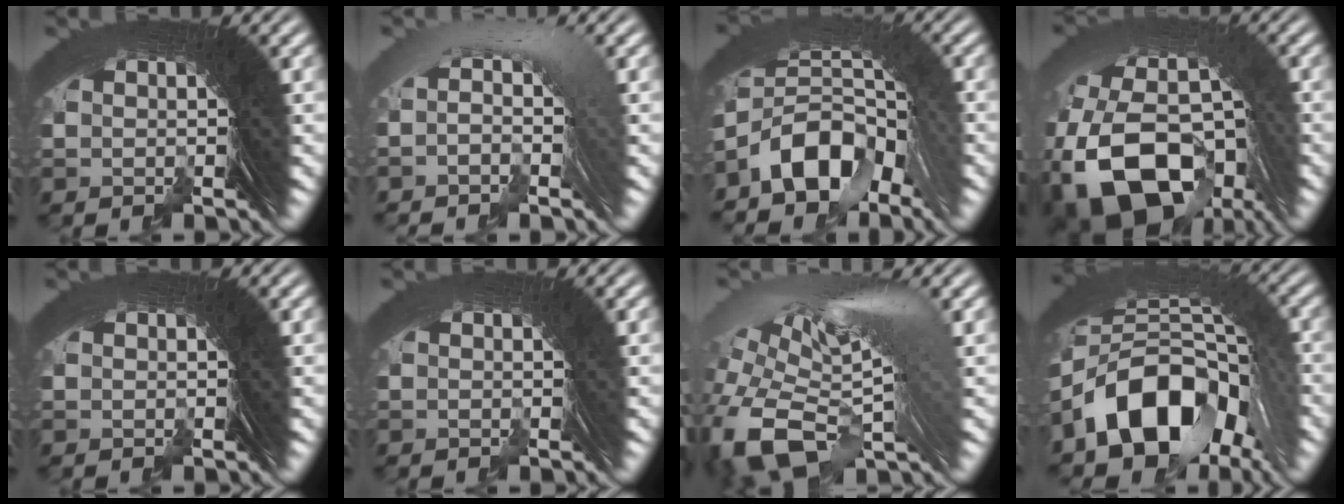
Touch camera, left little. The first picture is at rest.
{"total": 2.8, "force": [0.1, 1.0, 2.7], "torque": [-0.021, 0.026, -0.012]}
{"total": 7.9, "force": [0.0, 4.4, 6.6], "torque": [-0.137, -0.011, 0.005]}
{"total": 14.6, "force": [-3.8, 9.8, 10.1], "torque": [-0.204, -0.054, -0.043]}
{"total": 0.0}
{"total": 0.6, "force": [-0.4, -0.2, -0.4], "torque": [0.011, 0.006, -0.009]}
{"total": 7.9, "force": [-1.7, 4.6, 6.2], "torque": [-0.130, -0.022, -0.014]}
{"total": 12.0, "force": [0.8, 6.4, 10.2], "torque": [-0.185, 0.001, 0.012]}